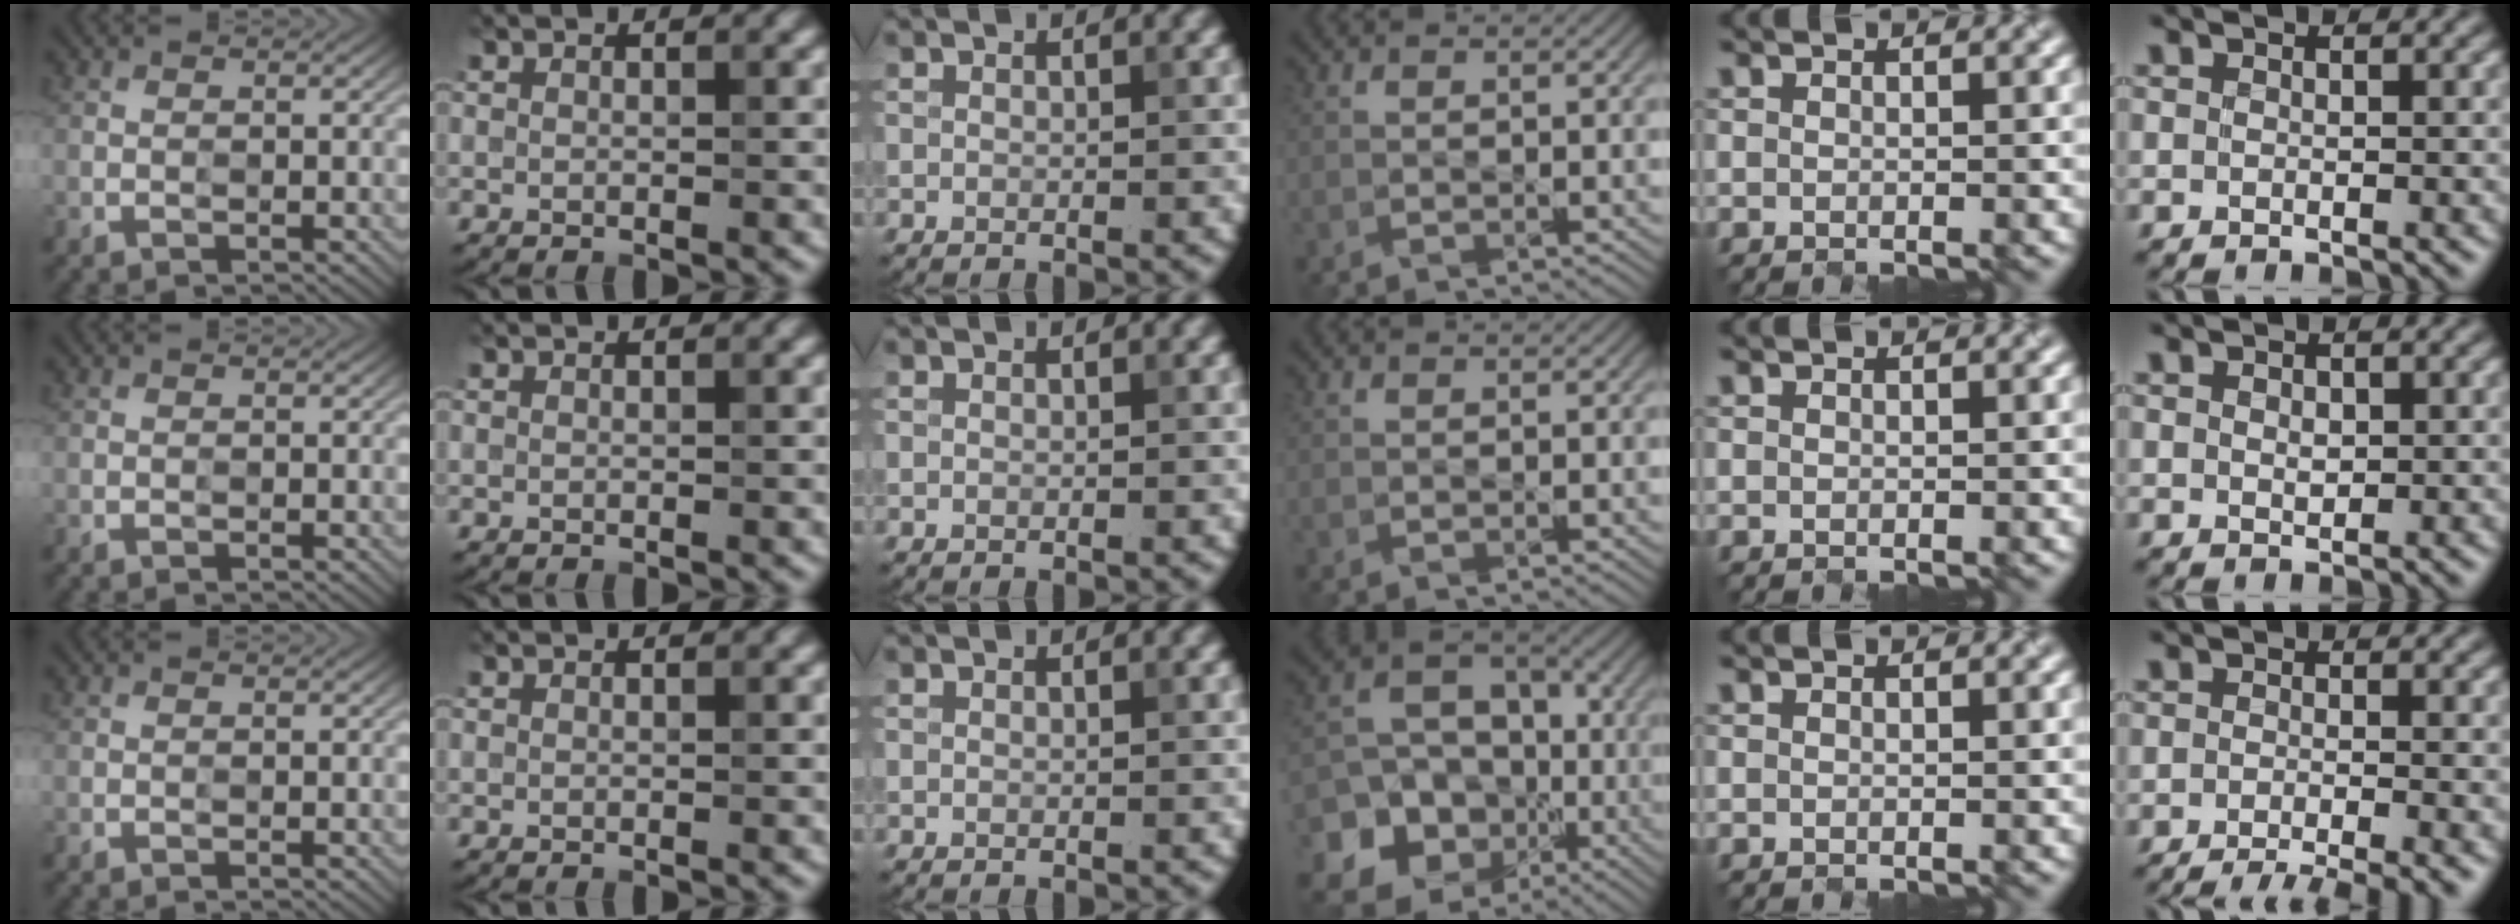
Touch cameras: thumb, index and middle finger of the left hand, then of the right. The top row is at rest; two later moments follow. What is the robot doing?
{"motion": "open", "object": "egg carton"}